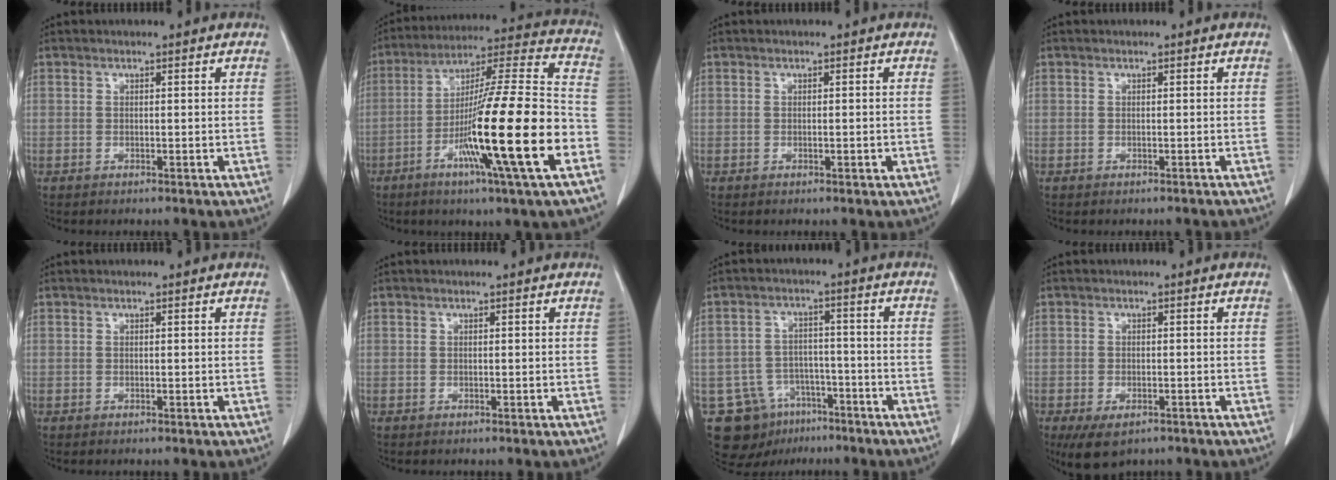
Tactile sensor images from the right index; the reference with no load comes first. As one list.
[{"total": 22.4, "force": [-7.9, -0.3, 20.9], "torque": [-0.339, -0.022, -0.141]}, {"total": 0.7, "force": [-0.2, 0.1, 0.6], "torque": [-0.012, -0.002, 0.001]}, {"total": 1.1, "force": [-1.0, 0.4, 0.0], "torque": [-0.005, 0.000, -0.016]}, {"total": 0.0}, {"total": 0.0}, {"total": 10.5, "force": [-6.2, 7.9, 3.0], "torque": [-0.057, 0.022, -0.087]}, {"total": 5.5, "force": [-3.6, 2.6, 3.2], "torque": [-0.060, -0.011, -0.052]}]